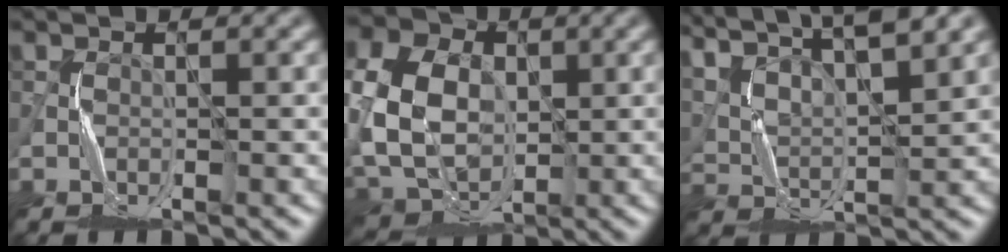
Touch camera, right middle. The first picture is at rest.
{"total": 12.0, "force": [0.5, 9.1, 7.8], "torque": [-0.183, 0.010, 0.000]}
{"total": 13.8, "force": [9.8, 4.2, 8.7], "torque": [-0.164, 0.030, 0.136]}